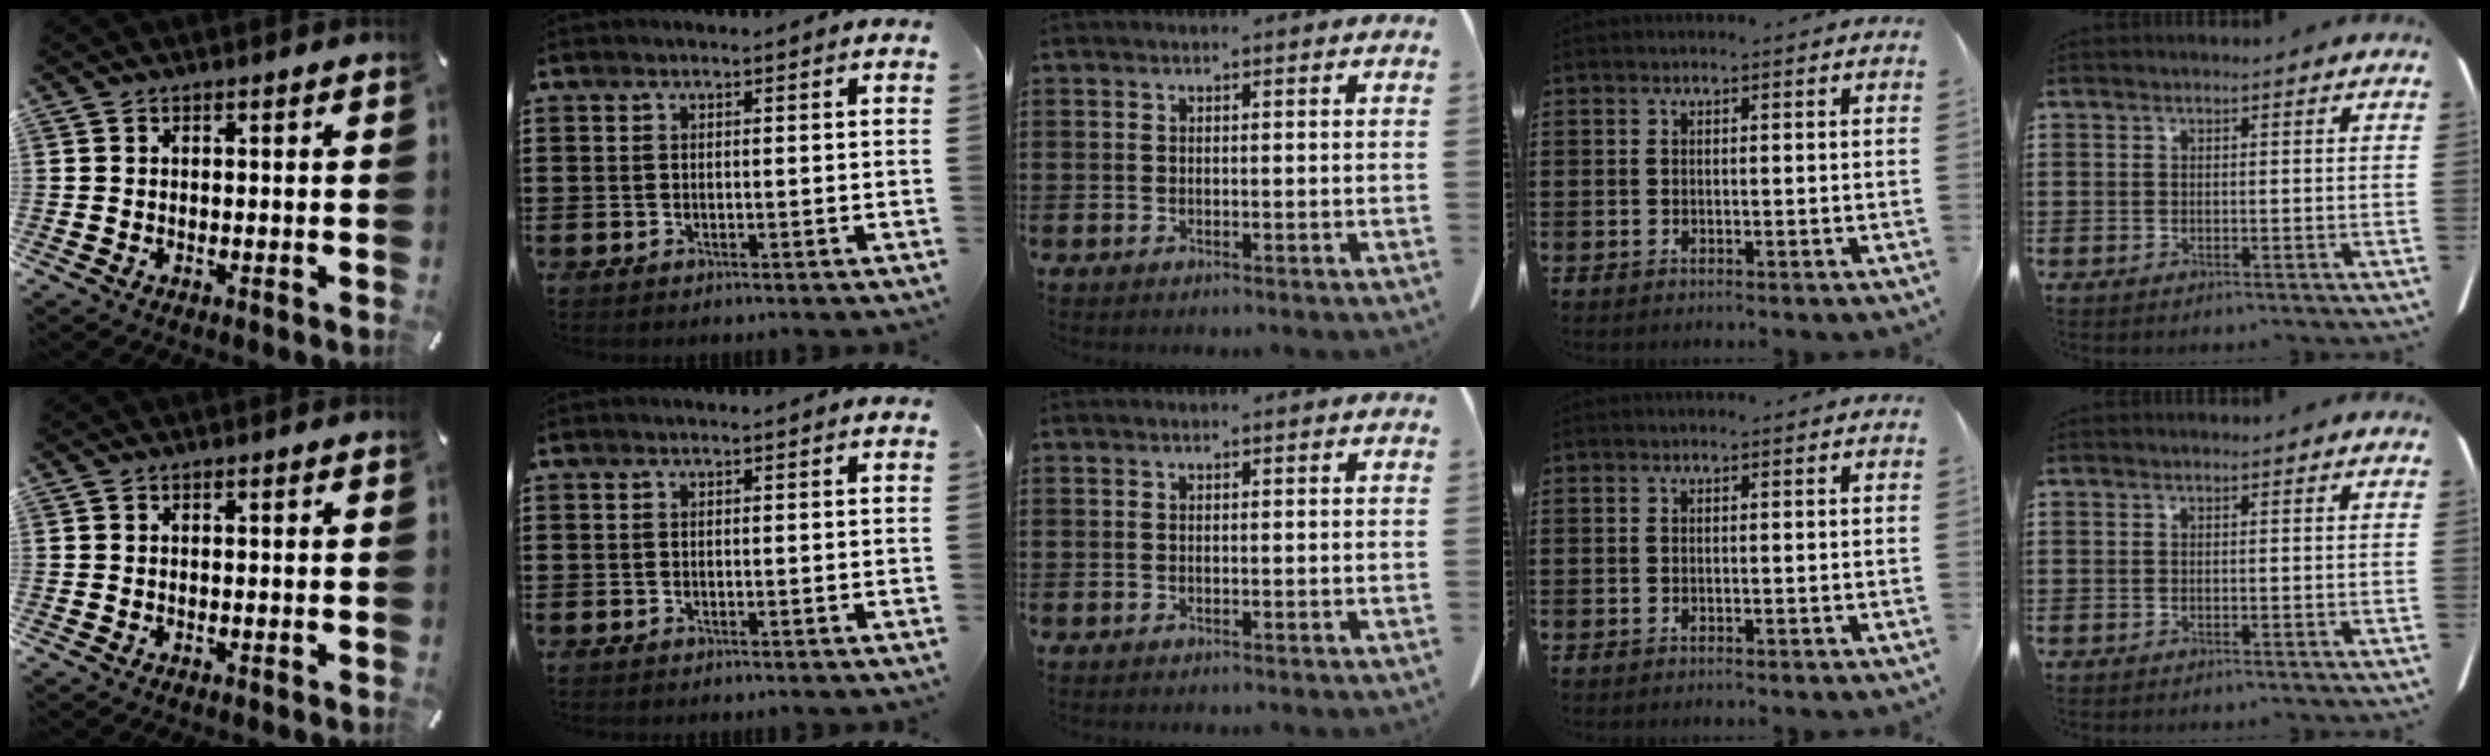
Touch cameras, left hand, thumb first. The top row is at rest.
{}